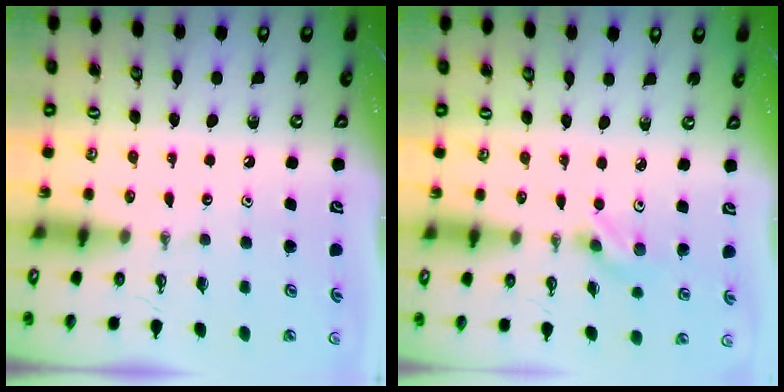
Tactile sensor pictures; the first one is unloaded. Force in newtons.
{"total": 2.2, "press": 2.1, "slide": 0.7}